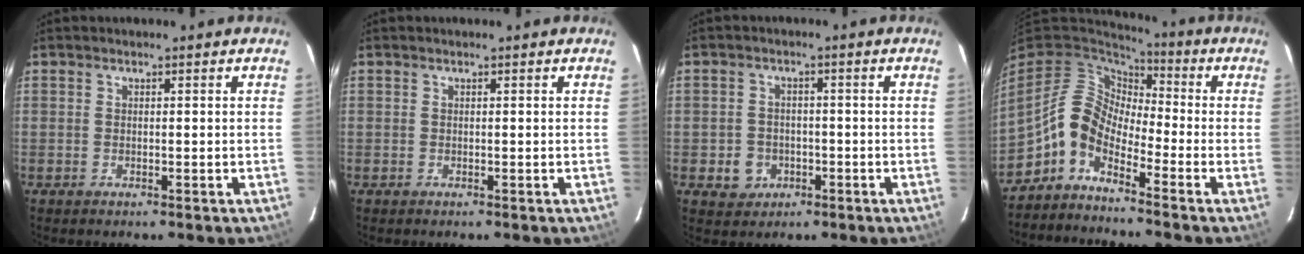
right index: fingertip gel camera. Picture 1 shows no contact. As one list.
[{"total": 0.0}, {"total": 4.8, "force": [-1.7, 4.4, 1.2], "torque": [-0.035, 0.010, -0.017]}, {"total": 8.4, "force": [-4.4, 4.6, 5.5], "torque": [-0.104, 0.020, -0.107]}]